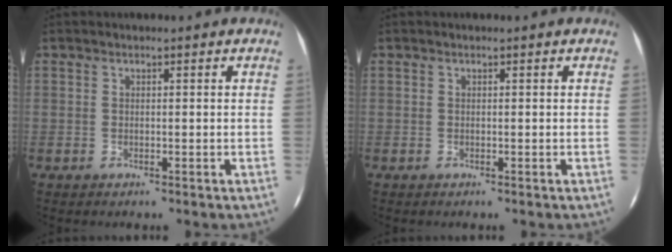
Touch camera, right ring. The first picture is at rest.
{"total": 0.0}